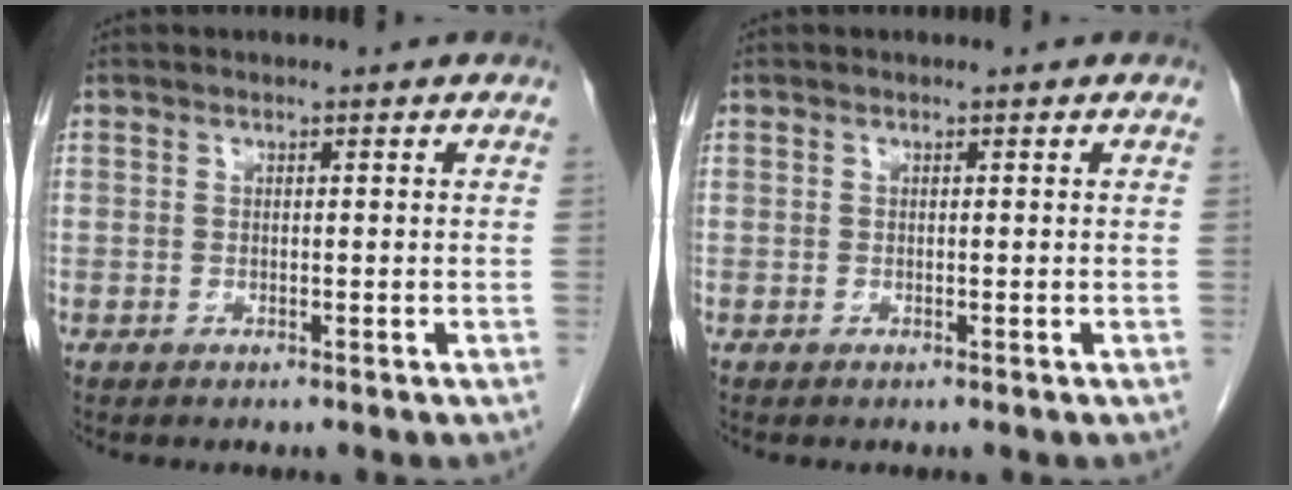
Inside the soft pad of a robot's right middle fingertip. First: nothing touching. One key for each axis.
{"total": 0.0}